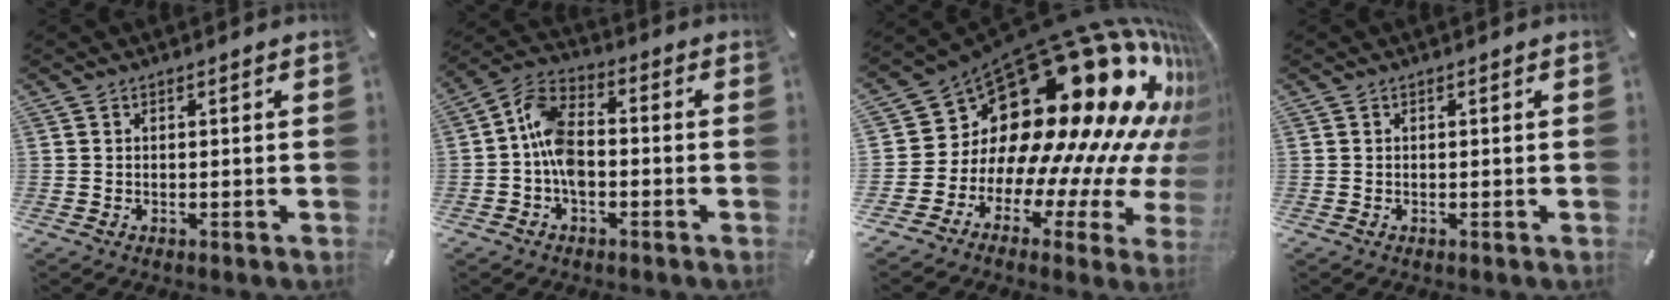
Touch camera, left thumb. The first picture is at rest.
{"total": 8.9, "force": [-2.6, 5.2, 6.8], "torque": [-0.145, 0.017, -0.048]}
{"total": 33.0, "force": [15.8, 17.3, 23.2], "torque": [-0.358, -0.201, 0.323]}
{"total": 0.0}